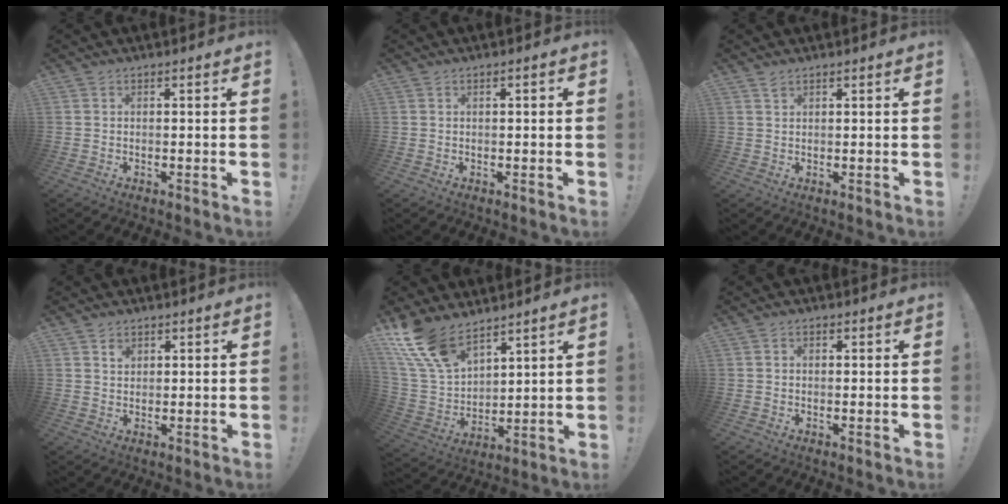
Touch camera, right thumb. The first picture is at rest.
{"total": 0.6, "force": [-0.1, 0.3, 0.5], "torque": [-0.010, 0.003, -0.003]}
{"total": 1.5, "force": [1.2, 0.5, 0.7], "torque": [0.001, -0.008, 0.020]}
{"total": 1.9, "force": [1.3, 1.2, 0.5], "torque": [0.012, -0.012, 0.021]}
{"total": 15.4, "force": [11.6, 7.3, 7.0], "torque": [-0.161, -0.078, 0.221]}
{"total": 0.8, "force": [-0.1, 0.7, 0.5], "torque": [-0.009, 0.003, -0.001]}